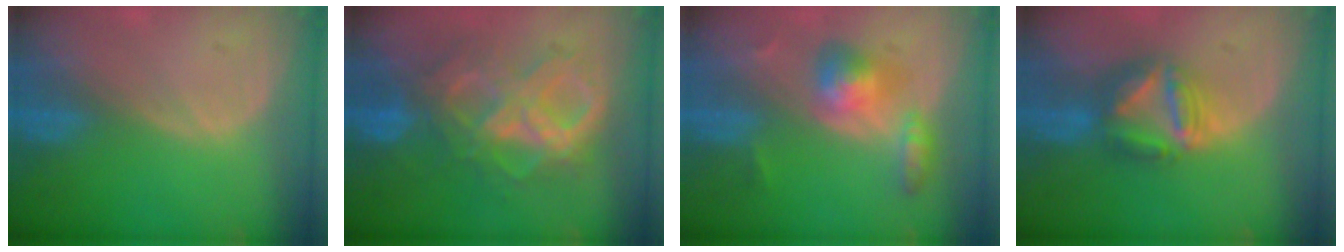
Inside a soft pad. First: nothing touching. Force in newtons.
{"total": 10.5, "press": 10.4, "slide": 1.1}
{"total": 5.7, "press": 5.5, "slide": 1.5}
{"total": 7.7, "press": 6.6, "slide": 4.0}